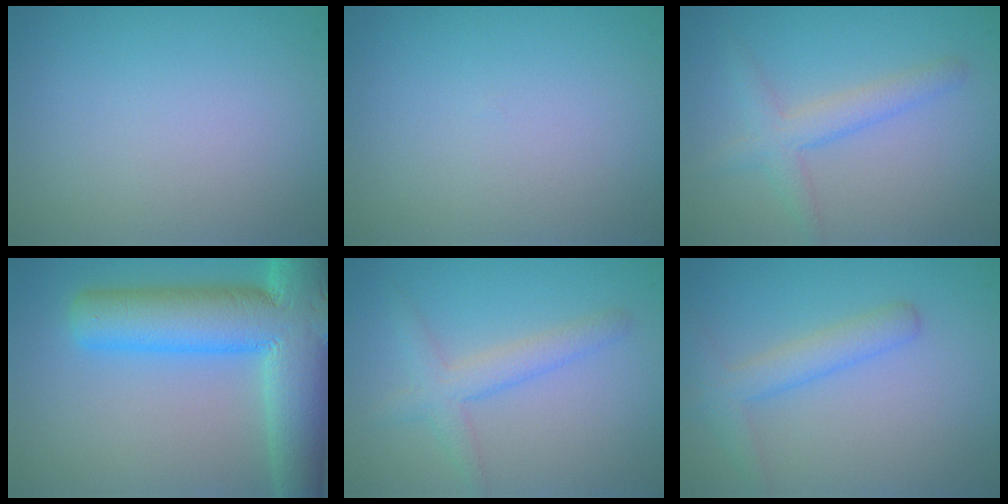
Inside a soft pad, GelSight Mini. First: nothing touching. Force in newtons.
{"total": 0.0}
{"total": 2.8, "press": 2.8, "slide": 0.1}
{"total": 12.8, "press": 12.8, "slide": 0.4}
{"total": 2.8, "press": 2.8, "slide": 0.1}
{"total": 2.9, "press": 2.9, "slide": 0.2}